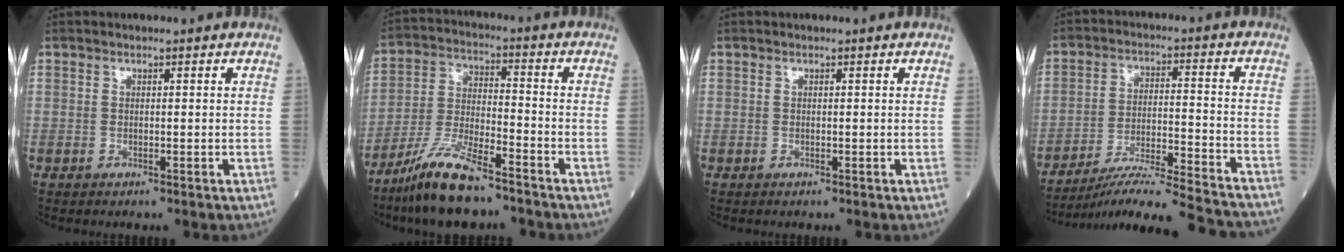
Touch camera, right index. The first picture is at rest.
{"total": 11.4, "force": [-8.7, 1.8, 7.2], "torque": [-0.147, -0.020, -0.163]}
{"total": 0.0}
{"total": 20.3, "force": [-18.6, -0.7, 8.1], "torque": [-0.111, -0.029, -0.276]}